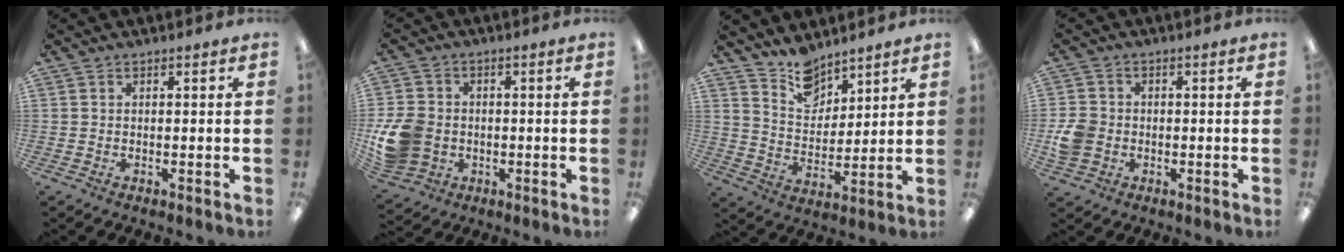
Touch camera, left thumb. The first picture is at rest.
{"total": 11.6, "force": [-2.0, 9.5, 6.4], "torque": [-0.144, 0.021, -0.032]}
{"total": 9.9, "force": [8.5, 4.7, 1.9], "torque": [-0.032, -0.058, 0.161]}
{"total": 6.0, "force": [-1.1, 5.2, 2.7], "torque": [-0.052, 0.012, -0.018]}